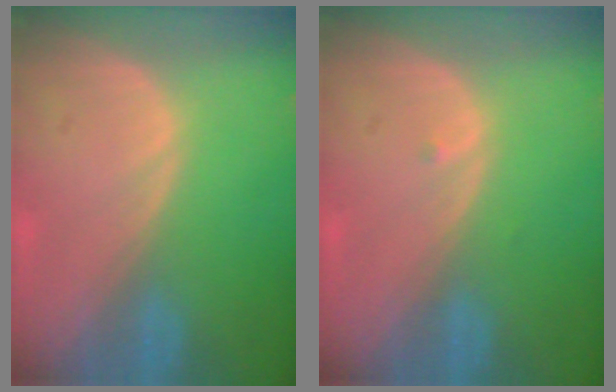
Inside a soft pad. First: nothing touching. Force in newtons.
{"total": 0.5, "press": 0.4, "slide": 0.3}